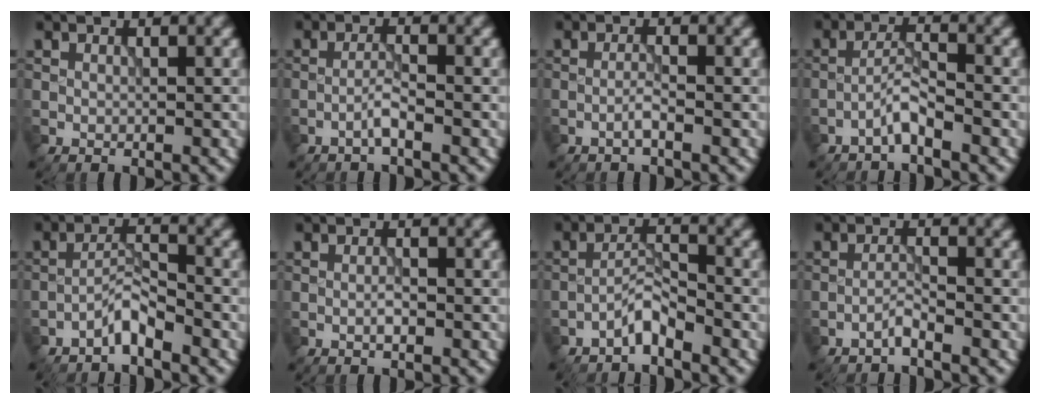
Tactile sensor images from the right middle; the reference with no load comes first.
{"total": 1.6, "force": [-1.0, 0.0, 1.2], "torque": [-0.023, 0.008, -0.023]}
{"total": 1.2, "force": [-0.7, 0.0, 1.0], "torque": [-0.016, 0.006, -0.017]}
{"total": 2.1, "force": [-1.6, 0.1, 1.3], "torque": [-0.025, 0.011, -0.038]}
{"total": 2.3, "force": [-1.9, 0.3, 1.2], "torque": [-0.022, 0.011, -0.042]}
{"total": 1.0, "force": [-0.4, 0.2, 0.9], "torque": [-0.017, 0.000, -0.007]}
{"total": 2.2, "force": [-1.9, 0.3, 1.2], "torque": [-0.021, 0.011, -0.041]}
{"total": 1.3, "force": [-1.1, 0.0, 0.7], "torque": [-0.010, 0.007, -0.027]}